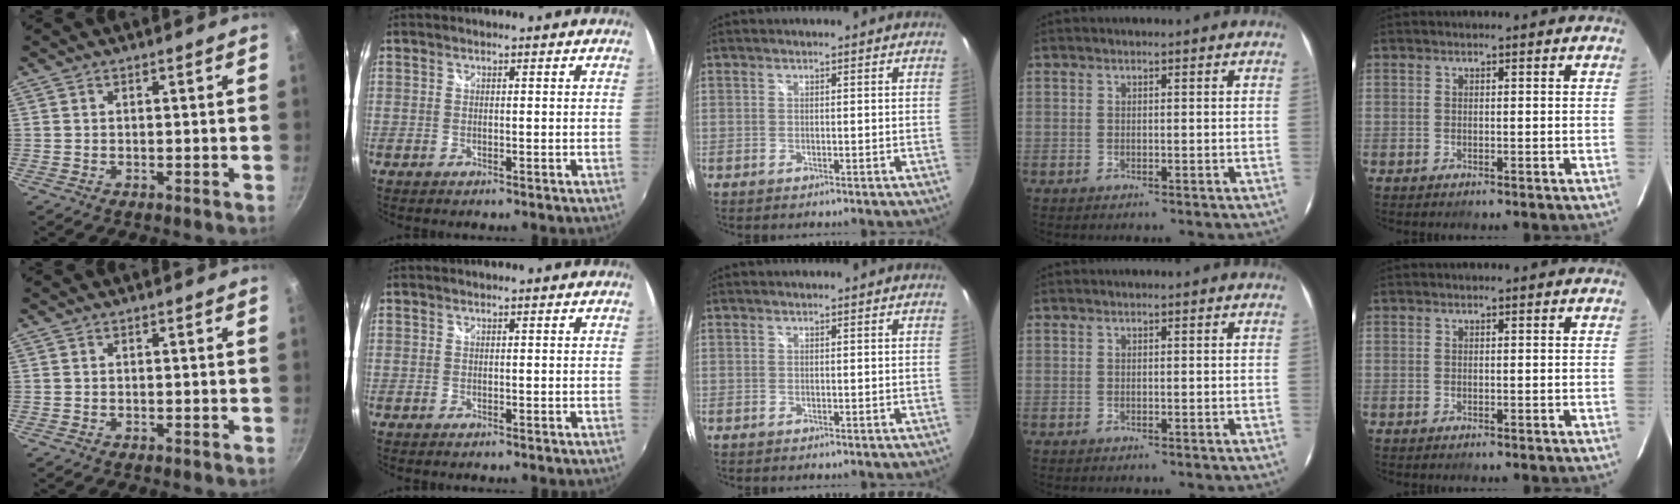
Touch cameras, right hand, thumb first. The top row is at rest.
{}